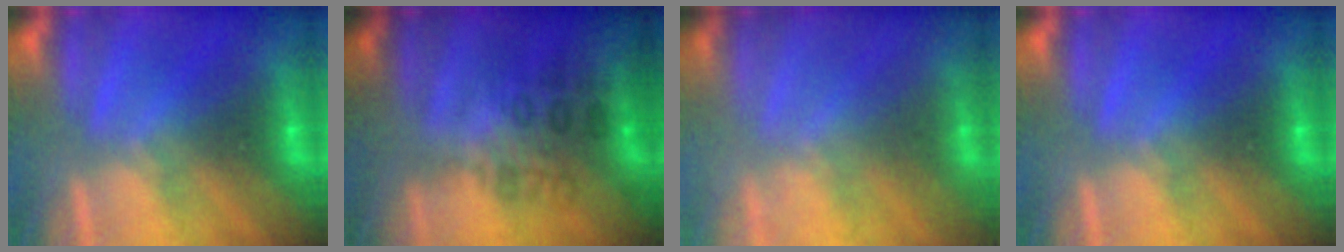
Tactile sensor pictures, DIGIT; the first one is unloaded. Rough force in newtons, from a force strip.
{"total": 2.9}
{"total": 1.6}
{"total": 0.0}